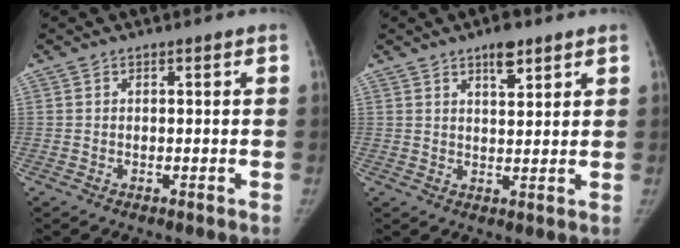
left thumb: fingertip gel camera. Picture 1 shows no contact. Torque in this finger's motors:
{"motor_torque": [0.30, -0.13, 1.01, -0.28, 0.09]}